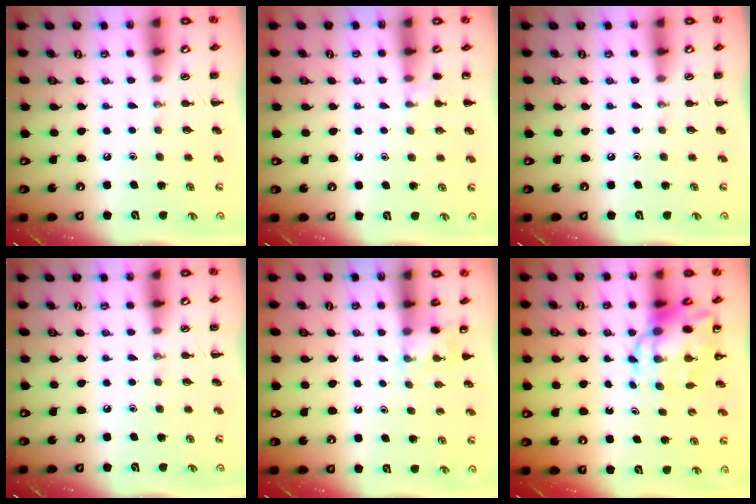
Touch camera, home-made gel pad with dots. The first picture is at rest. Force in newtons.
{"total": 4.7, "press": 4.5, "slide": 1.3}
{"total": 0.0}
{"total": 0.0}
{"total": 2.0, "press": 1.9, "slide": 0.6}
{"total": 9.9, "press": 9.5, "slide": 2.8}